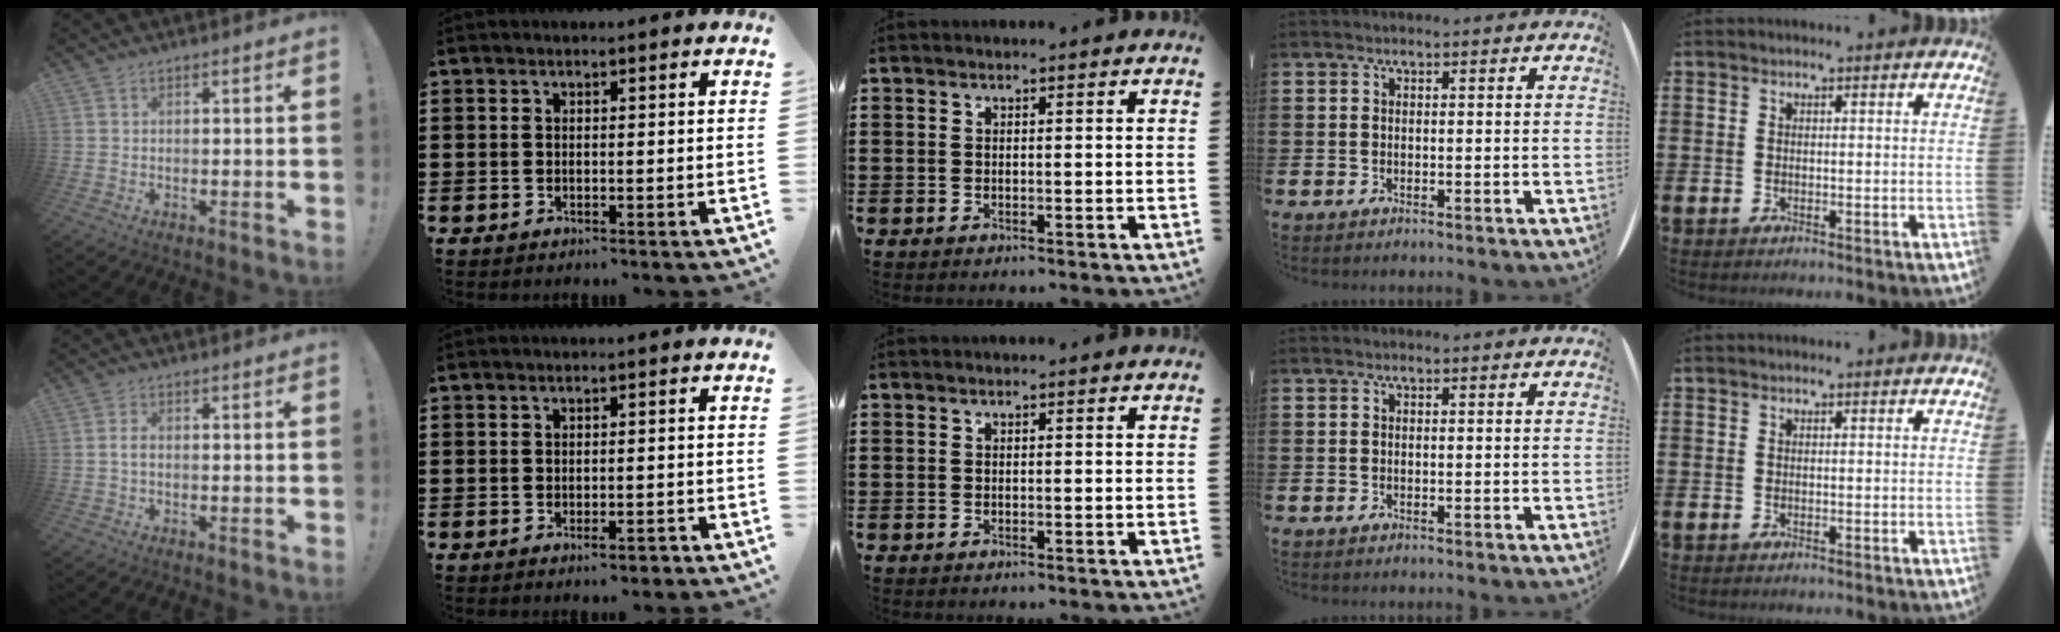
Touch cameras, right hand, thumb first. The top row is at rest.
{"thumb": {"total": 1.9, "force": [-0.3, 0.9, 1.7], "torque": [-0.039, 0.008, -0.004]}, "index": {"total": 2.0, "force": [-1.2, 0.5, 1.6], "torque": [-0.027, 0.001, -0.021]}}